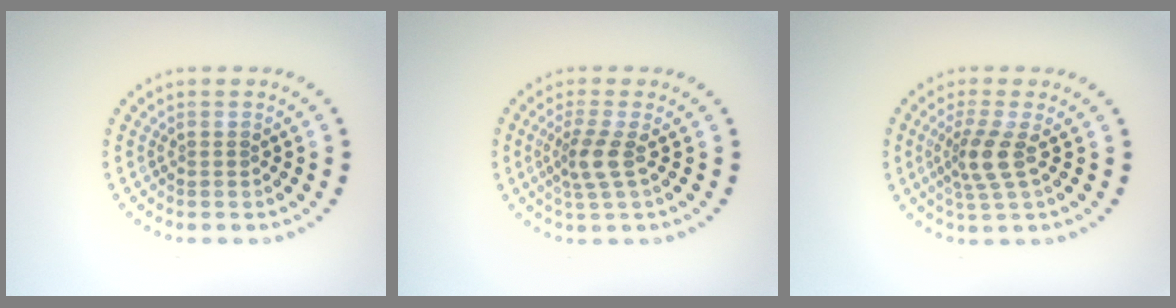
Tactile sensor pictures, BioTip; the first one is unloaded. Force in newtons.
{"total": 2.4, "press": 1.8, "slide": 1.6}
{"total": 2.9, "press": 2.1, "slide": 2.0}